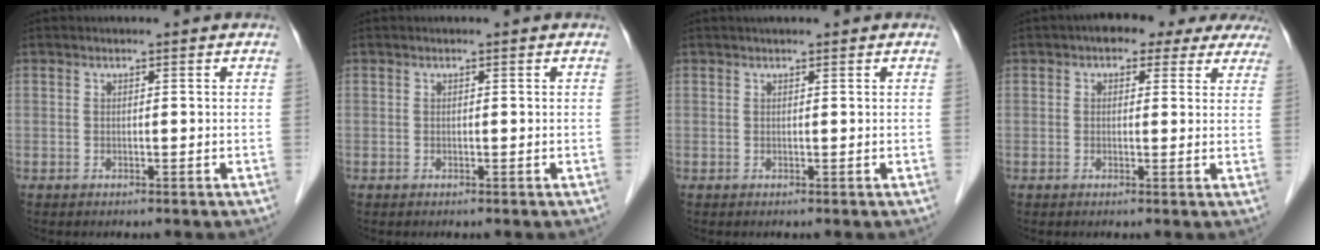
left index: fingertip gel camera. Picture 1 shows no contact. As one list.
[{"total": 0.0}, {"total": 1.6, "force": [1.2, 0.3, 0.9], "torque": [-0.013, 0.016, 0.017]}, {"total": 8.5, "force": [6.3, 4.4, 3.7], "torque": [-0.028, 0.027, 0.060]}]